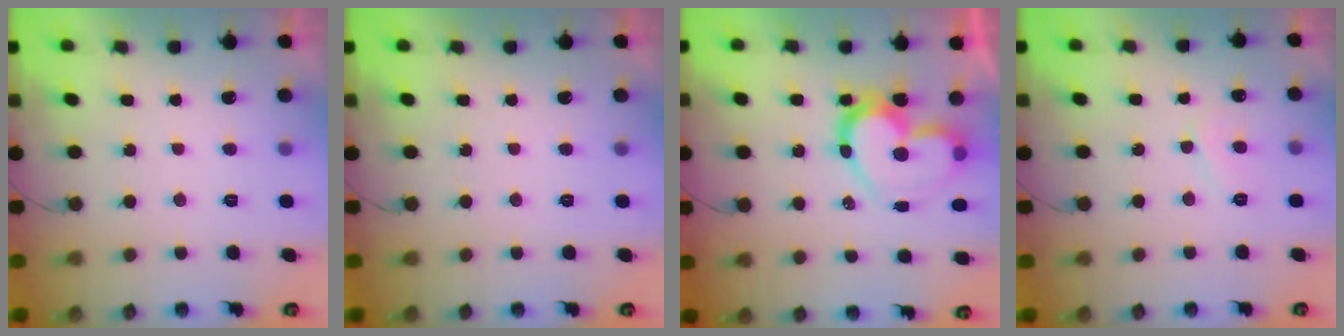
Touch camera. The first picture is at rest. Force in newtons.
{"total": 0.0}
{"total": 16.5, "press": 16.5, "slide": 1.5}
{"total": 5.6, "press": 5.6, "slide": 0.6}